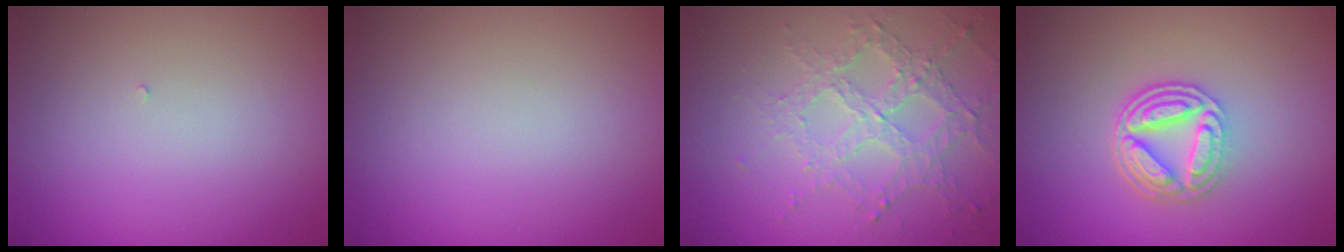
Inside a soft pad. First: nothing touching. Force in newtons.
{"total": 0.0}
{"total": 4.3, "press": 3.1, "slide": 2.9}
{"total": 4.8, "press": 3.4, "slide": 3.5}